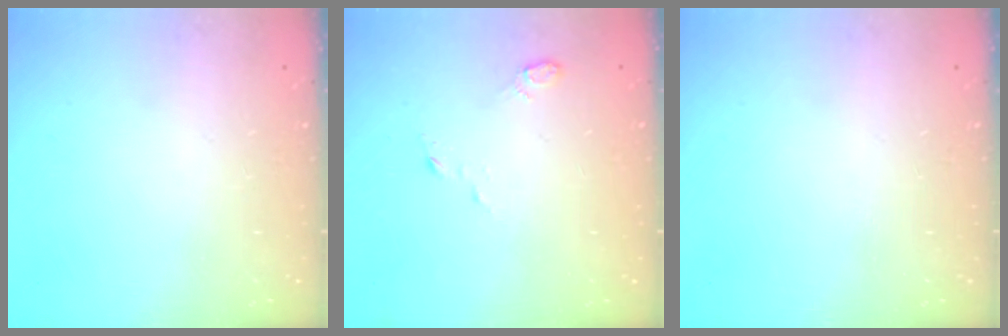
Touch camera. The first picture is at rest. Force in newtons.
{"total": 3.3, "press": 3.2, "slide": 0.7}
{"total": 0.0}